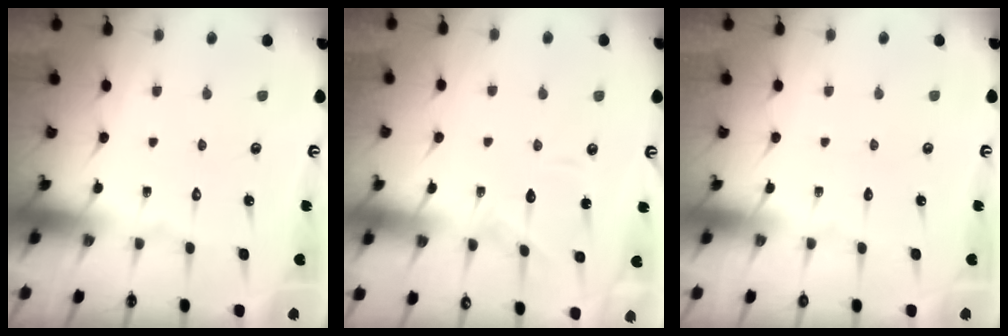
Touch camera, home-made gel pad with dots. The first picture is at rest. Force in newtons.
{"total": 8.6, "press": 8.6, "slide": 0.4}
{"total": 0.0}